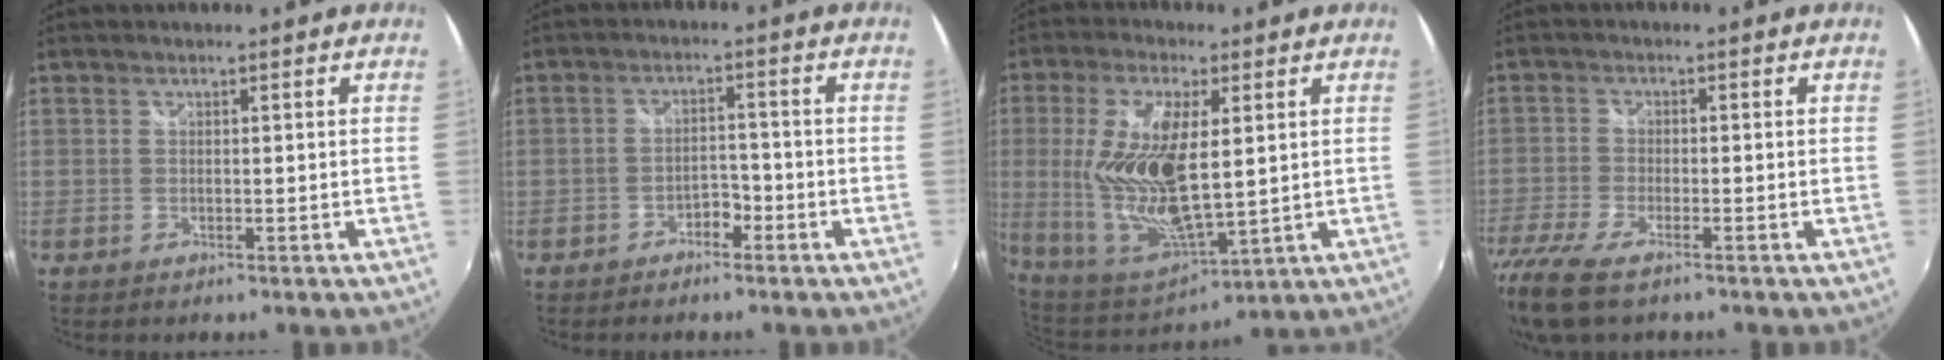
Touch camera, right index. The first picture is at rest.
{"total": 3.4, "force": [-2.5, 1.8, 1.4], "torque": [-0.029, 0.006, -0.038]}
{"total": 18.7, "force": [2.0, 7.3, 17.1], "torque": [-0.340, -0.014, 0.052]}
{"total": 12.6, "force": [-9.1, 4.2, 7.7], "torque": [-0.184, -0.057, -0.171]}